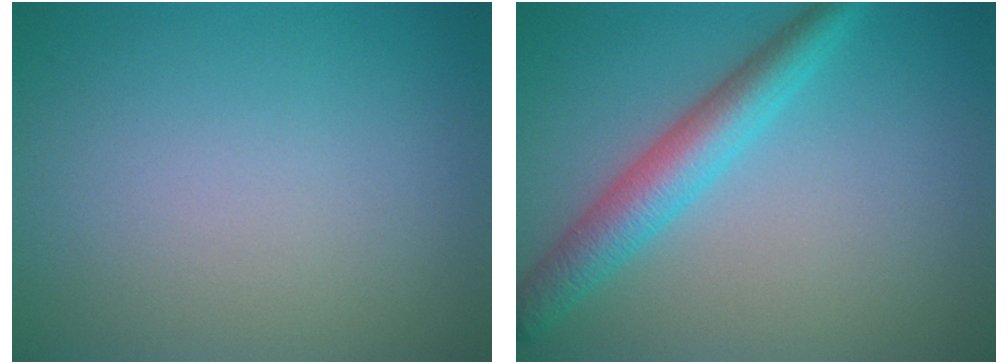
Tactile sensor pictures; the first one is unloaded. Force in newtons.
{"total": 4.4, "press": 4.3, "slide": 0.1}